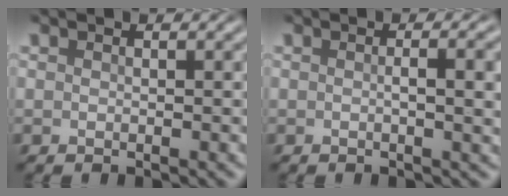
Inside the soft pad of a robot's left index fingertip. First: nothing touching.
{"total": 3.5, "force": [0.1, 1.0, 3.4], "torque": [-0.043, 0.004, 0.000]}